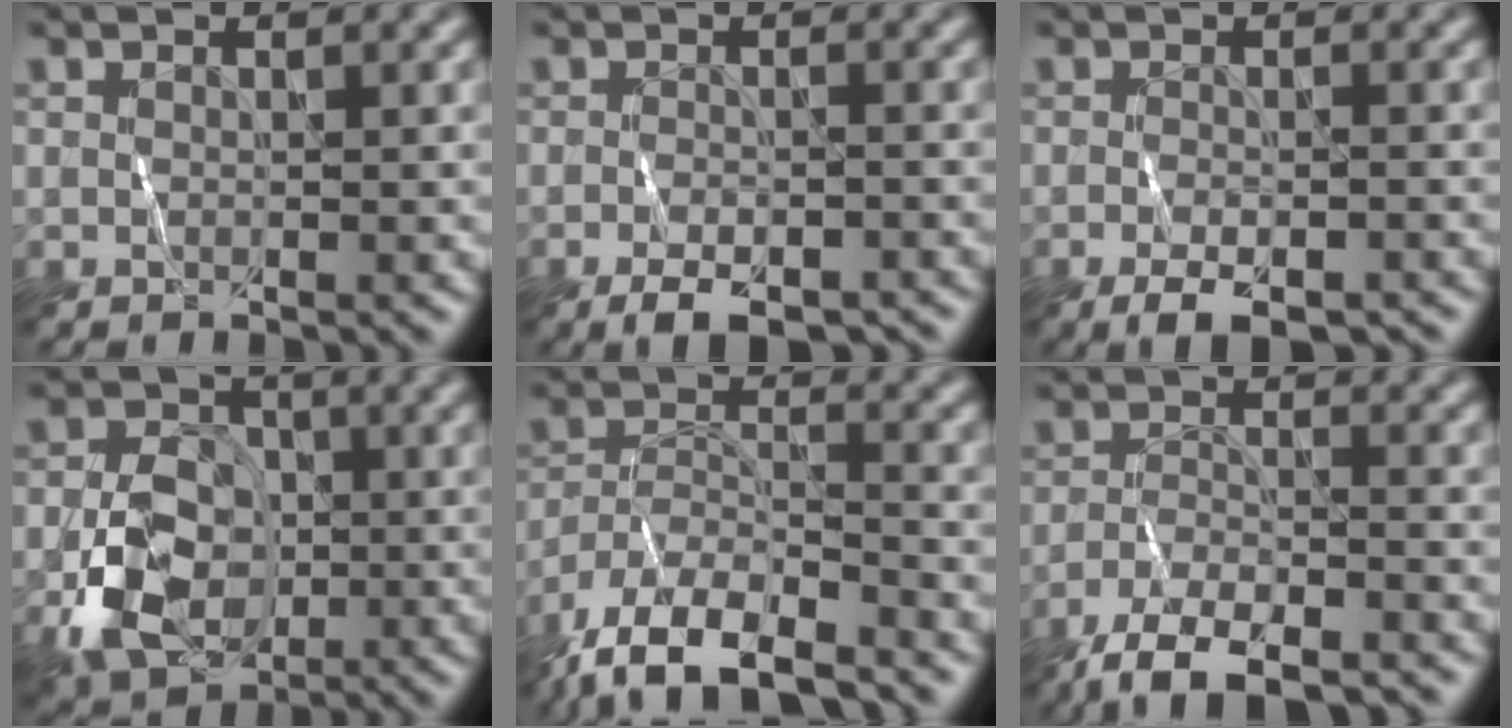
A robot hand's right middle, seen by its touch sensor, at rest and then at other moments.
{"total": 3.7, "force": [-2.8, 1.1, 2.2], "torque": [-0.036, -0.003, -0.044]}
{"total": 3.3, "force": [-2.3, 0.8, 2.1], "torque": [-0.037, -0.003, -0.036]}
{"total": 6.5, "force": [-2.0, 4.9, 3.8], "torque": [-0.071, 0.002, -0.043]}
{"total": 9.9, "force": [-8.3, 2.6, 4.7], "torque": [-0.080, -0.013, -0.147]}
{"total": 5.6, "force": [-4.9, 0.9, 2.6], "torque": [-0.049, -0.006, -0.091]}